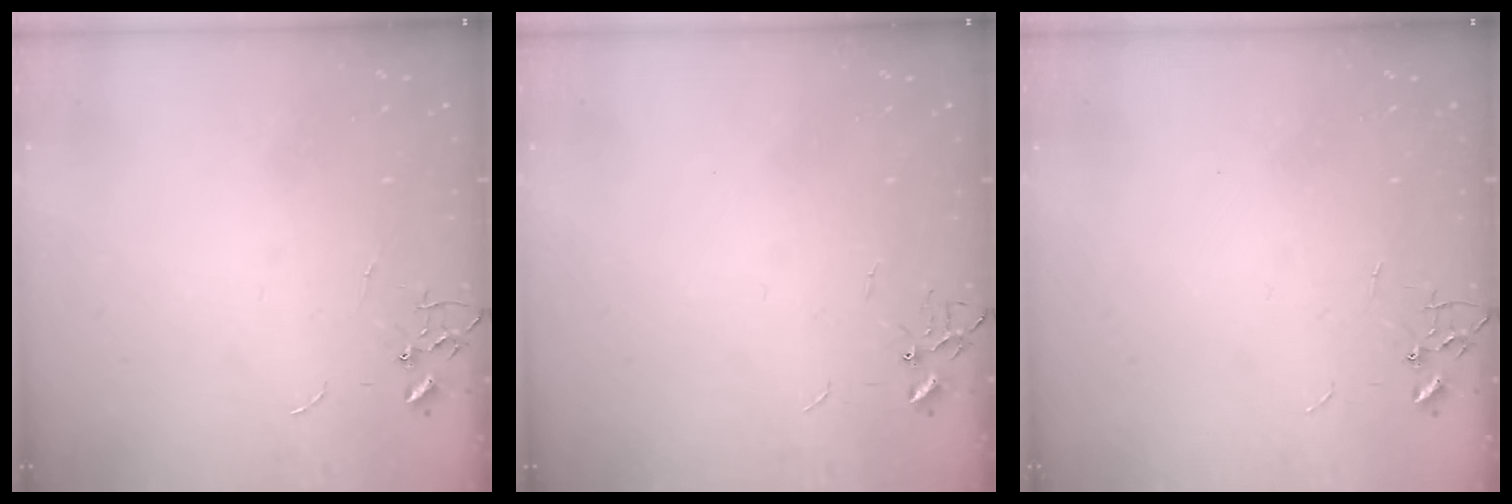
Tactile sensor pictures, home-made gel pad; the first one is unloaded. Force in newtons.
{"total": 0.0}
{"total": 0.0}